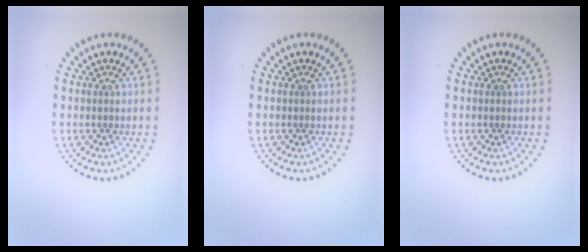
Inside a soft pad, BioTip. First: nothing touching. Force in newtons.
{"total": 0.0}
{"total": 0.0}